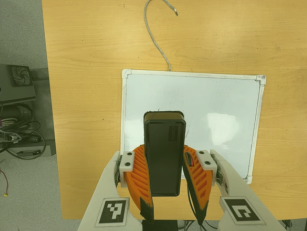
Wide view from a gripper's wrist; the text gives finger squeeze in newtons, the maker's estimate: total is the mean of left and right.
{"total": 6.5, "left": 5.7, "right": 7.3}